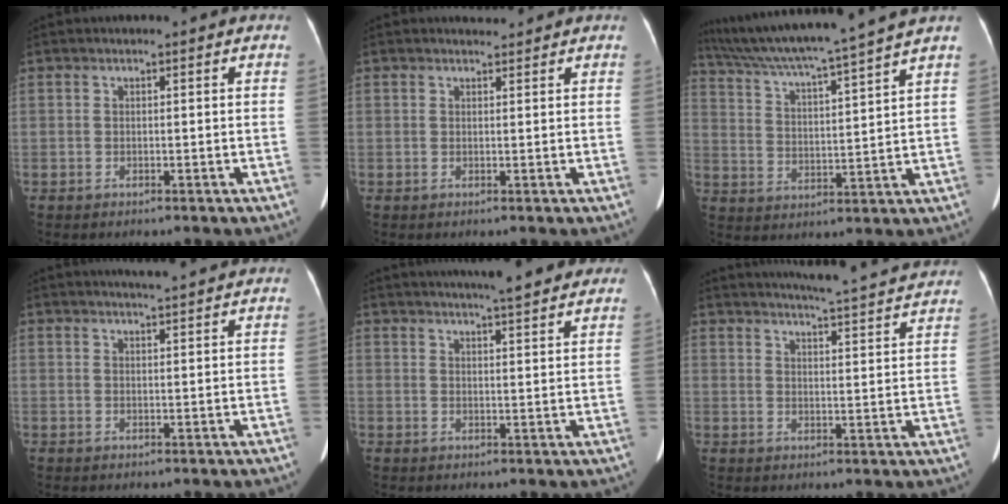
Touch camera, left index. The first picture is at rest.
{"total": 1.2, "force": [1.2, 0.1, -0.1], "torque": [-0.010, 0.001, 0.022]}
{"total": 17.1, "force": [14.7, -2.2, 8.4], "torque": [-0.149, -0.006, 0.228]}
{"total": 5.0, "force": [4.6, 0.0, 1.8], "torque": [-0.030, 0.017, 0.060]}
{"total": 11.9, "force": [10.5, 1.5, 5.5], "torque": [-0.071, 0.017, 0.126]}
{"total": 18.5, "force": [17.5, 0.5, 6.0], "torque": [-0.092, -0.020, 0.211]}